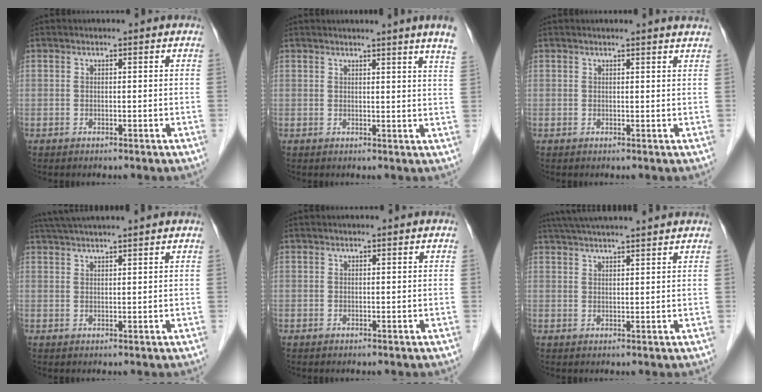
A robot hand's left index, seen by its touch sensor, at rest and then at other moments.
{"total": 6.4, "force": [5.4, -1.6, 3.2], "torque": [-0.033, -0.024, 0.044]}
{"total": 3.0, "force": [2.8, -0.4, 0.8], "torque": [-0.015, -0.002, 0.023]}
{"total": 8.4, "force": [7.4, -0.7, 3.9], "torque": [-0.066, 0.040, 0.109]}
{"total": 0.0}
{"total": 12.0, "force": [10.7, 0.0, 5.5], "torque": [-0.092, 0.038, 0.151]}